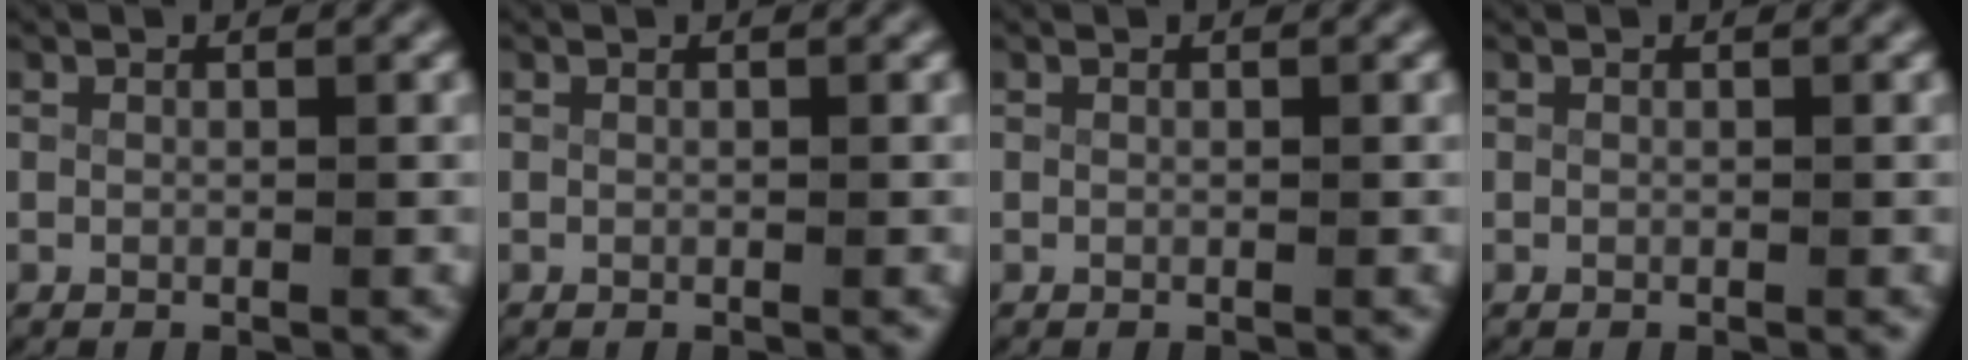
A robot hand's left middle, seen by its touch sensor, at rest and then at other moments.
{"total": 0.0}
{"total": 0.0}
{"total": 0.0}